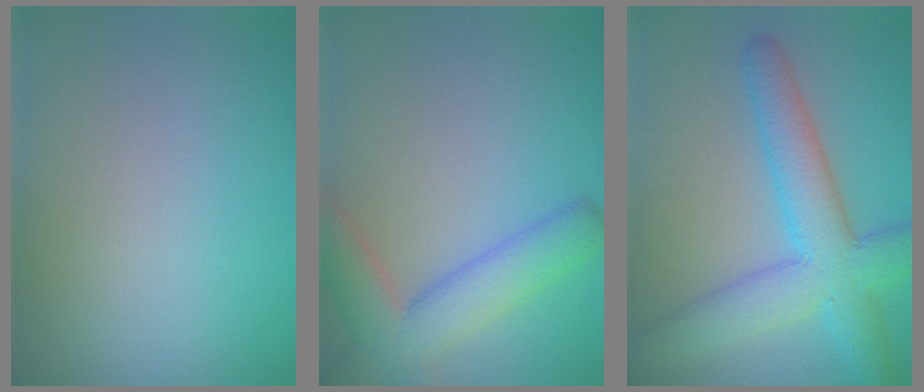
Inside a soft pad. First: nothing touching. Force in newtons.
{"total": 6.1, "press": 6.1, "slide": 0.4}
{"total": 7.3, "press": 7.3, "slide": 0.1}